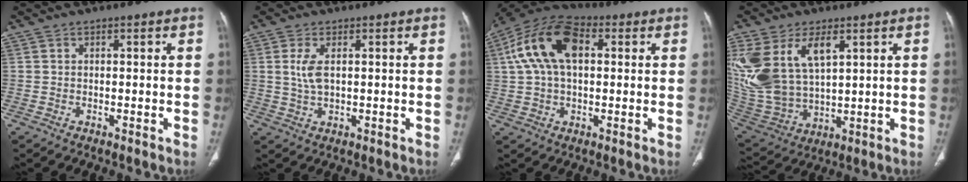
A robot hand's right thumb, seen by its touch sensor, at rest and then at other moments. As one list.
[{"total": 4.3, "force": [0.9, 2.0, 3.7], "torque": [-0.087, -0.004, 0.025]}, {"total": 15.1, "force": [3.6, 8.6, 11.9], "torque": [-0.228, 0.032, 0.059]}, {"total": 19.2, "force": [7.0, 10.8, 14.2], "torque": [-0.303, -0.020, 0.153]}]